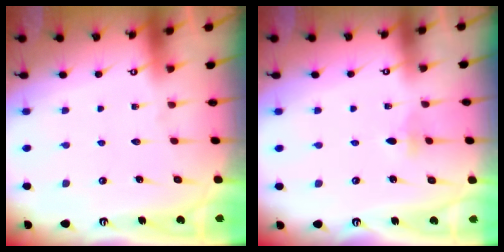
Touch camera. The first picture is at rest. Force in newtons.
{"total": 2.4, "press": 2.3, "slide": 0.7}